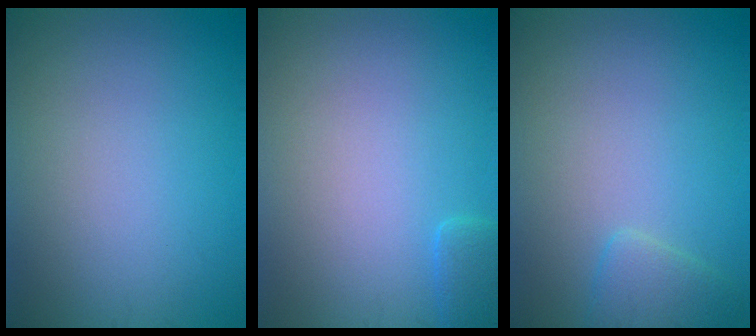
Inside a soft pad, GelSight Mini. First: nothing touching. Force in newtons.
{"total": 1.4, "press": 1.4, "slide": 0.1}
{"total": 1.8, "press": 1.8, "slide": 0.2}